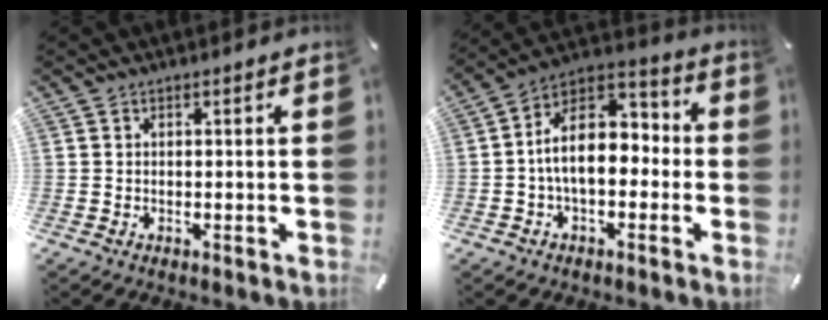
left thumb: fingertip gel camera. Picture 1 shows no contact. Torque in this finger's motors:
{"motor_torque": [0.15, 1.24, 0.81, -0.52, 0.44]}